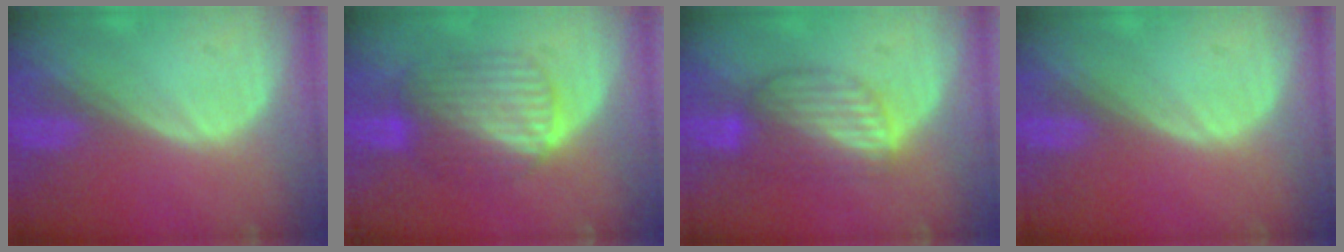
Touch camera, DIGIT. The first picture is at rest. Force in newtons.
{"total": 7.7, "press": 7.7, "slide": 0.2}
{"total": 6.4, "press": 6.3, "slide": 0.7}
{"total": 0.0}